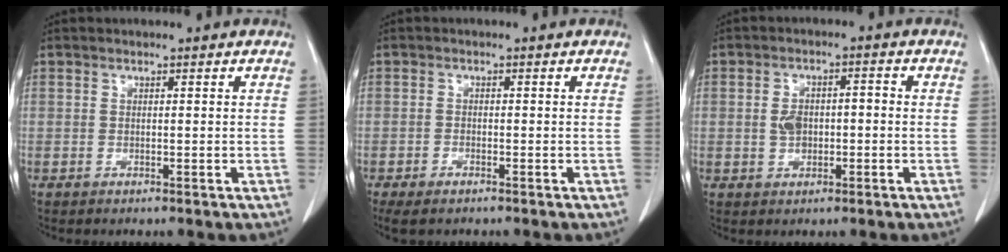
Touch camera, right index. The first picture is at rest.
{"total": 3.3, "force": [-2.5, 1.0, 1.9], "torque": [-0.034, -0.008, -0.038]}
{"total": 4.0, "force": [-0.3, 2.5, 3.0], "torque": [-0.058, 0.018, -0.001]}